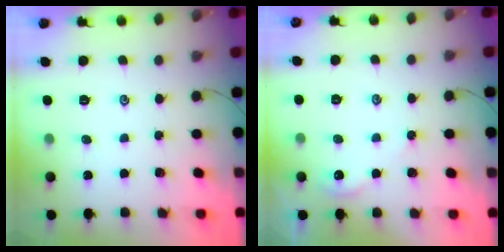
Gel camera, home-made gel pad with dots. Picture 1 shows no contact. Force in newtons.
{"total": 2.8, "press": 2.7, "slide": 0.4}